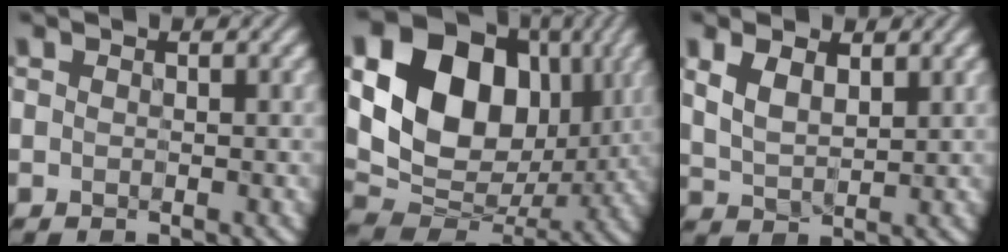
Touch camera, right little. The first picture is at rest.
{"total": 16.4, "force": [3.9, 12.4, 10.0], "torque": [-0.184, 0.019, 0.070]}
{"total": 3.3, "force": [1.2, 1.8, 2.5], "torque": [-0.061, -0.002, 0.027]}